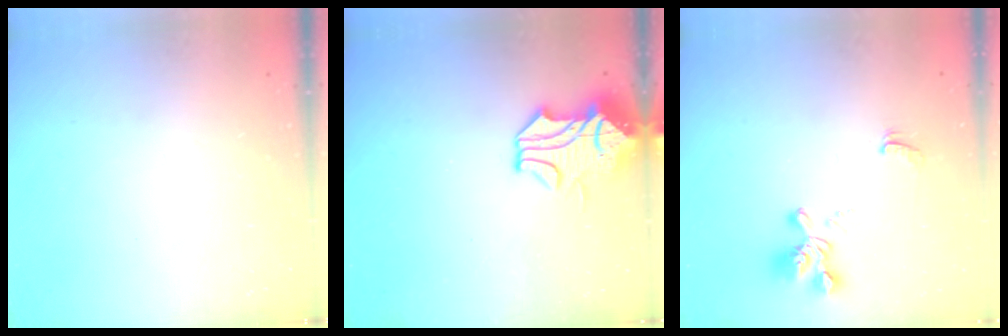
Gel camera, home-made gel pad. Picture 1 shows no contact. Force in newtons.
{"total": 2.3, "press": 1.7, "slide": 1.6}
{"total": 2.4, "press": 2.1, "slide": 1.2}